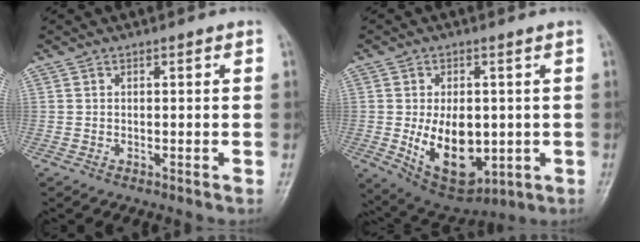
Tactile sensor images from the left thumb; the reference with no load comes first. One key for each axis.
{"total": 13.3, "fx": -1.1, "fy": 8.1, "fz": 10.4, "tx": -0.132, "ty": -0.012, "tz": 0.009}